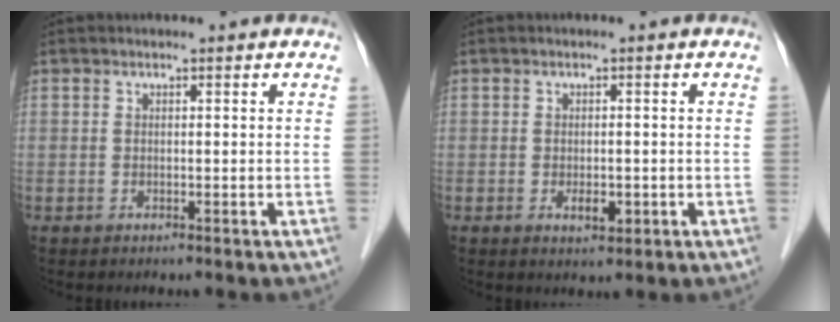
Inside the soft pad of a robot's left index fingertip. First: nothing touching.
{"total": 2.6, "force": [-0.9, 1.3, 2.1], "torque": [-0.034, 0.000, -0.007]}